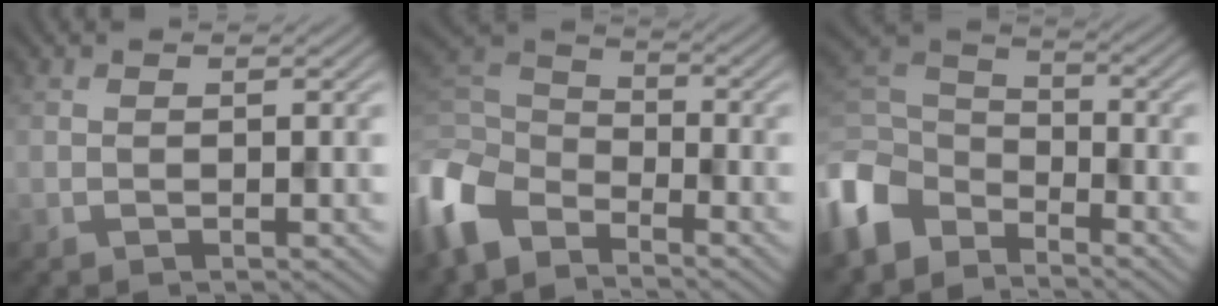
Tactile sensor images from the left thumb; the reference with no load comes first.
{"total": 9.1, "force": [-6.0, 4.8, 4.8], "torque": [-0.138, -0.014, -0.140]}
{"total": 9.4, "force": [-6.2, 5.6, 4.4], "torque": [-0.121, -0.008, -0.145]}